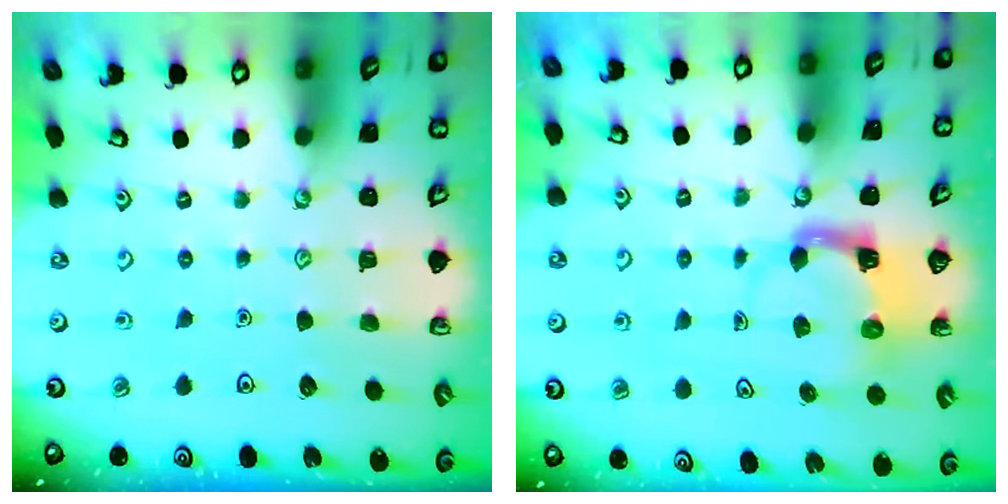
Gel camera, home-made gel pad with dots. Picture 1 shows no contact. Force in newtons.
{"total": 3.9, "press": 3.9, "slide": 0.6}